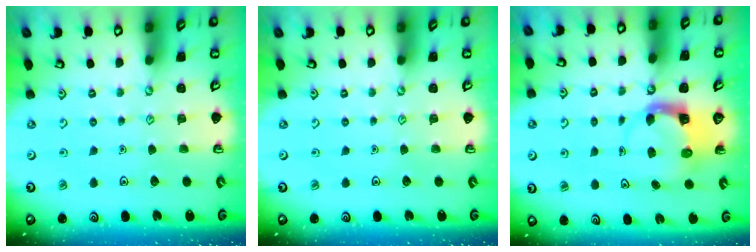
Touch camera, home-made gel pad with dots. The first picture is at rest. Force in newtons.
{"total": 0.0}
{"total": 3.7, "press": 3.7, "slide": 0.6}